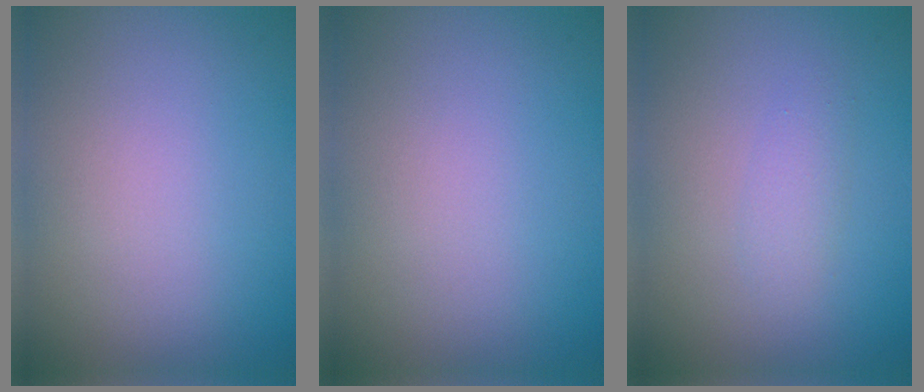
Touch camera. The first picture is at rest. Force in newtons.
{"total": 0.0}
{"total": 1.3, "press": 1.3, "slide": 0.1}